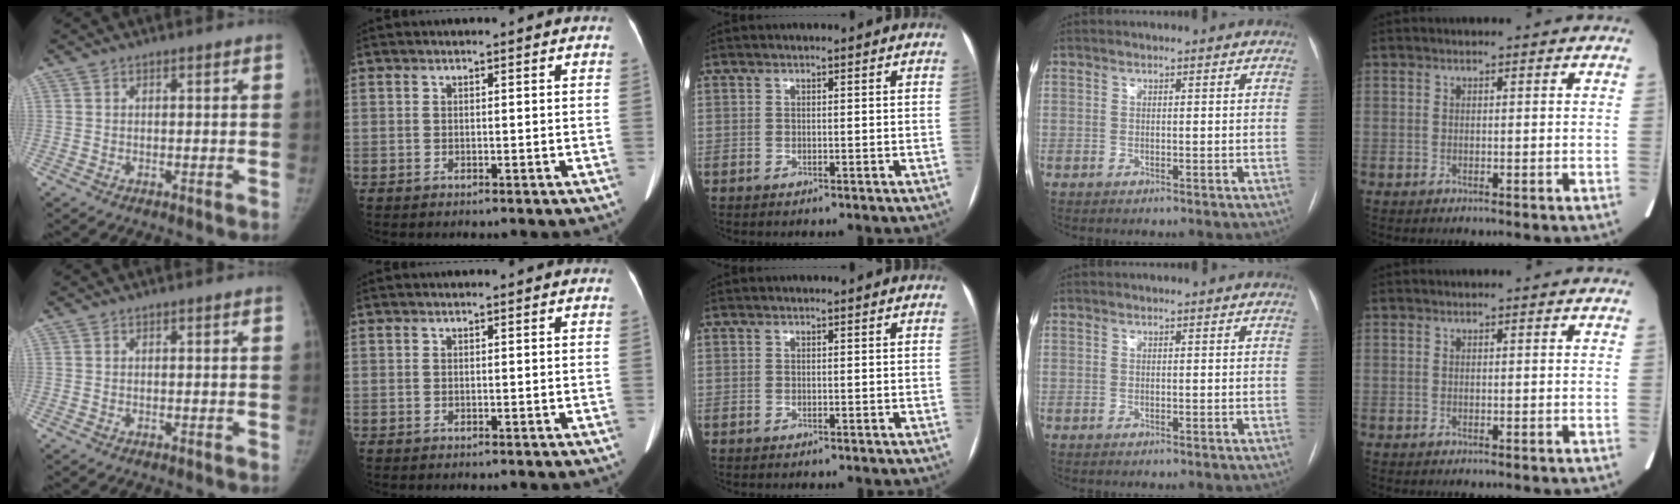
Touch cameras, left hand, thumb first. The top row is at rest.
{}